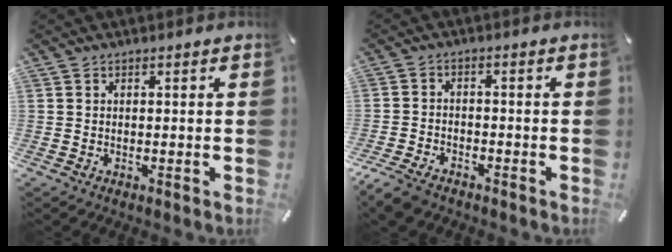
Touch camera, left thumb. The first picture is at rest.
{"total": 4.8, "force": [-3.7, 2.3, 1.8], "torque": [-0.054, 0.012, -0.076]}